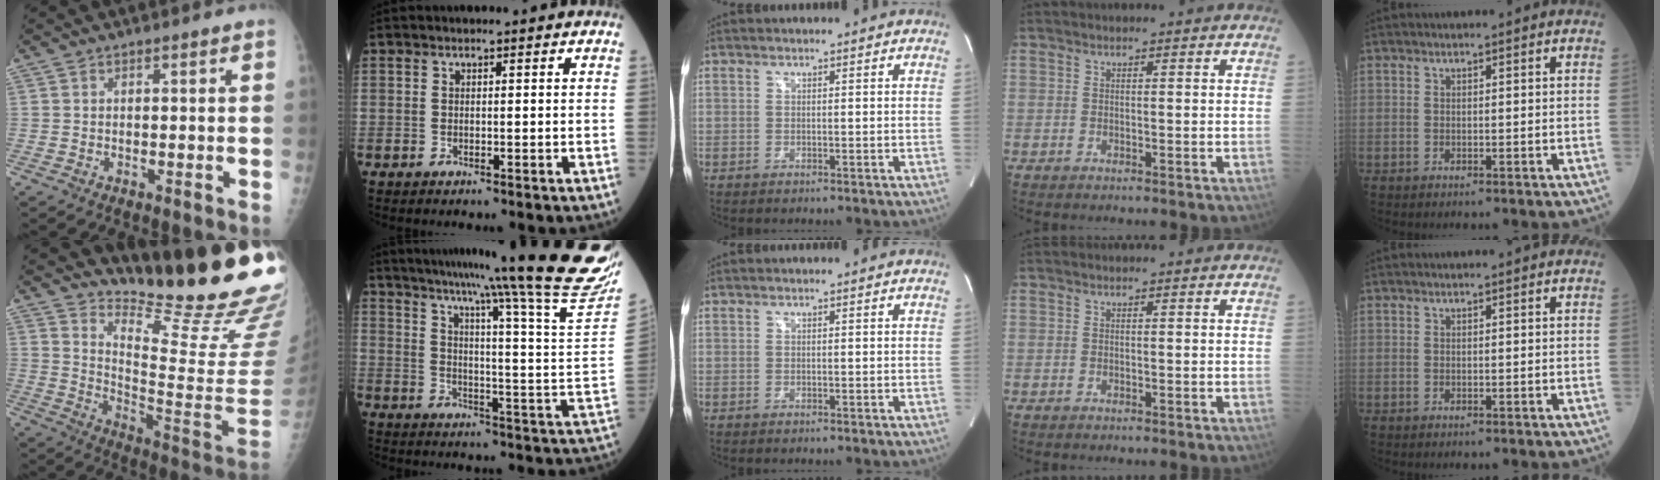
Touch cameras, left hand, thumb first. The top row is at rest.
{"thumb": {"total": 23.5, "force": [19.8, 3.2, 12.3], "torque": [-0.153, -0.184, 0.272]}, "index": {"total": 30.6, "force": [25.2, -1.9, 17.3], "torque": [-0.233, -0.083, 0.325]}}